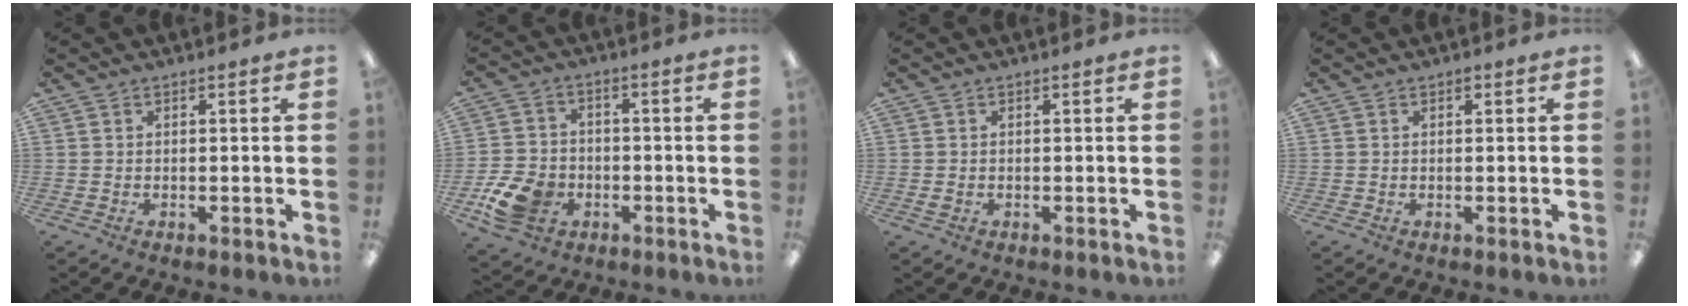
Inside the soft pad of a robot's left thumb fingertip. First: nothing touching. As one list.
[{"total": 10.2, "force": [-4.1, 7.5, 5.5], "torque": [-0.127, 0.021, -0.070]}, {"total": 0.9, "force": [-0.2, 0.7, 0.5], "torque": [-0.009, 0.003, -0.004]}, {"total": 0.7, "force": [0.4, 0.4, 0.5], "torque": [-0.011, 0.003, 0.007]}]